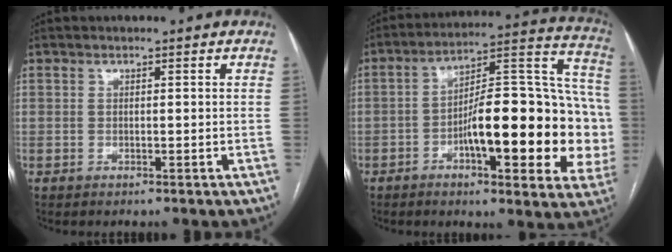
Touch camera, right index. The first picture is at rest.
{"total": 23.5, "force": [-4.7, 6.5, 22.1], "torque": [-0.251, 0.039, -0.056]}